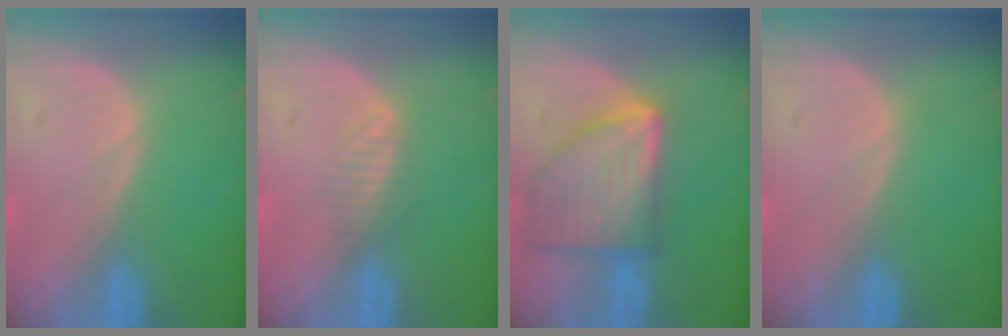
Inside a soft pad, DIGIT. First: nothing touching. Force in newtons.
{"total": 2.0, "press": 1.8, "slide": 0.8}
{"total": 9.0, "press": 9.0, "slide": 0.6}
{"total": 0.0}